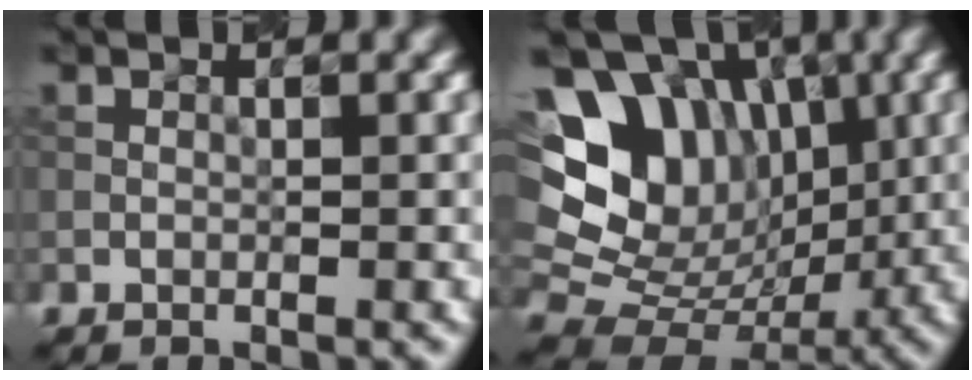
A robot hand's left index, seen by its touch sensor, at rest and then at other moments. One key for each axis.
{"total": 15.4, "fx": 5.3, "fy": 12.2, "fz": 7.8, "tx": -0.171, "ty": 0.049, "tz": 0.096}